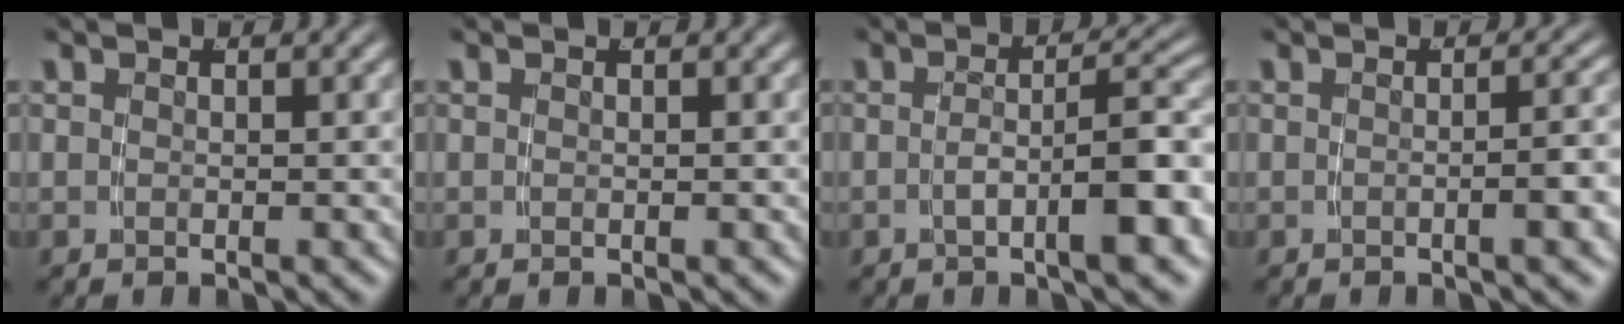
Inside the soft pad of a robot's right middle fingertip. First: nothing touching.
{"total": 0.0}
{"total": 5.5, "force": [-2.4, 1.0, 4.9], "torque": [-0.057, 0.009, -0.037]}
{"total": 1.9, "force": [-0.8, -0.2, 1.7], "torque": [-0.021, 0.010, -0.016]}